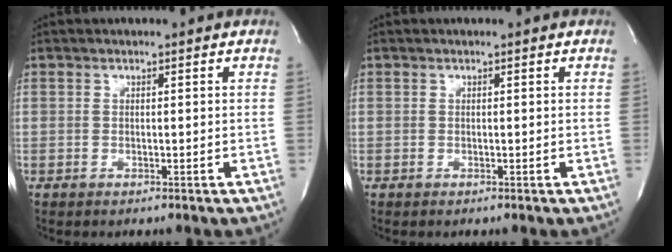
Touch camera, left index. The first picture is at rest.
{"total": 0.0}